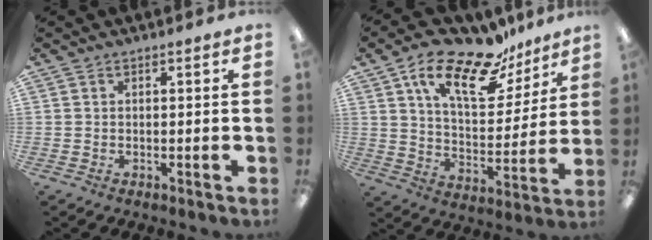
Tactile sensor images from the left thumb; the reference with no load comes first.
{"total": 20.0, "force": [13.3, 8.4, 12.4], "torque": [-0.210, -0.074, 0.226]}